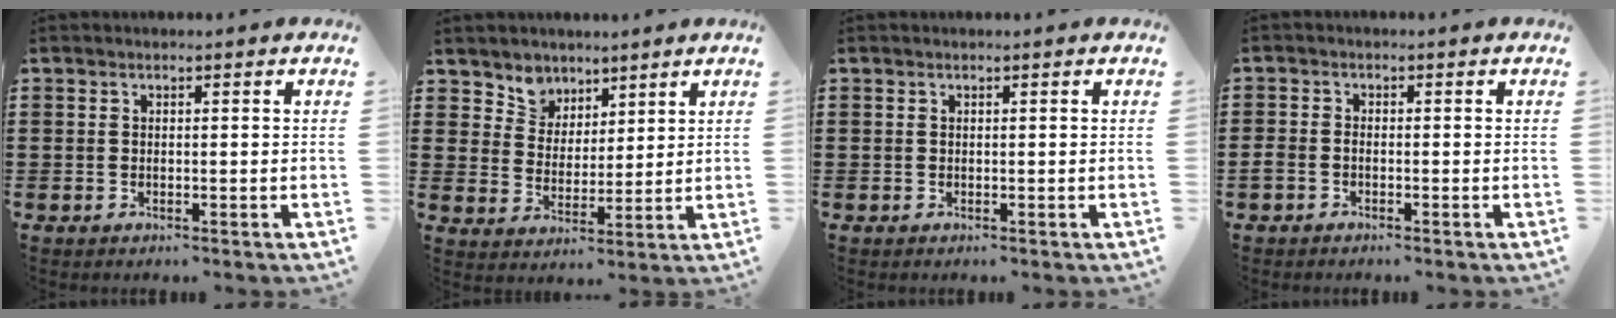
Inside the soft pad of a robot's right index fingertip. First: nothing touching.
{"total": 5.1, "force": [3.8, 3.5, -0.1], "torque": [-0.028, -0.007, 0.069]}
{"total": 0.0}
{"total": 1.5, "force": [-1.1, 0.8, 0.6], "torque": [-0.016, 0.002, -0.022]}